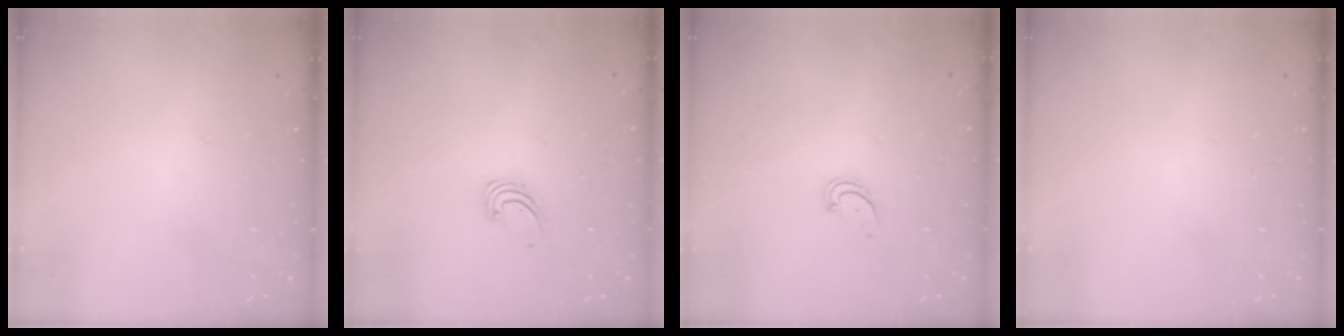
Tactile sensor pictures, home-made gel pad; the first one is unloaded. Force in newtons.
{"total": 1.4, "press": 1.4, "slide": 0.1}
{"total": 1.9, "press": 1.9, "slide": 0.2}
{"total": 0.0}